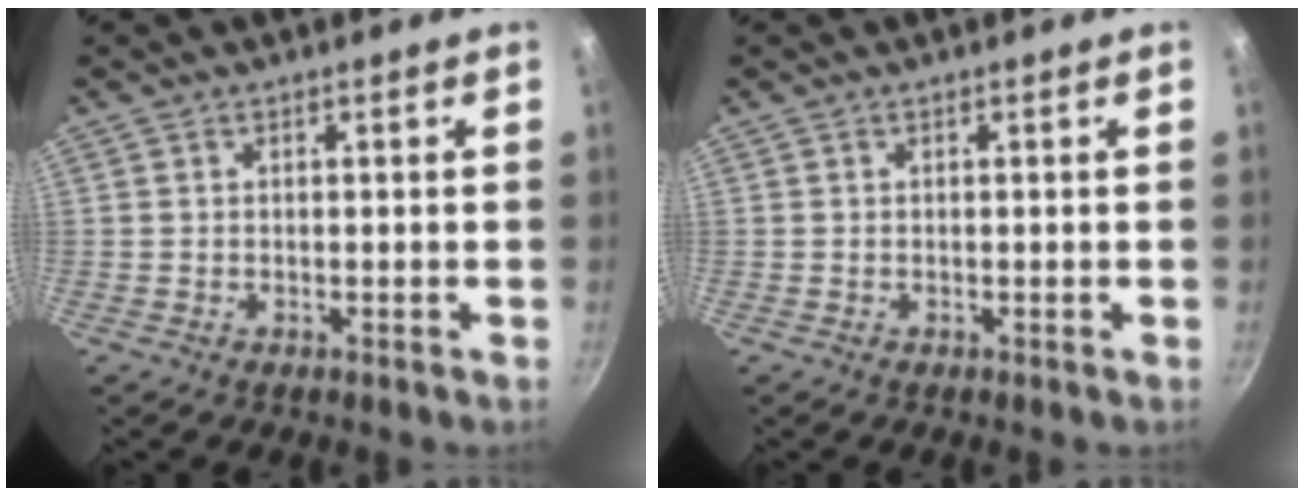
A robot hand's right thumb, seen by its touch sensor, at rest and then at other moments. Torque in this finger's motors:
{"motor_torque": [-0.05, 0.04, 0.11, -0.28, 0.00]}